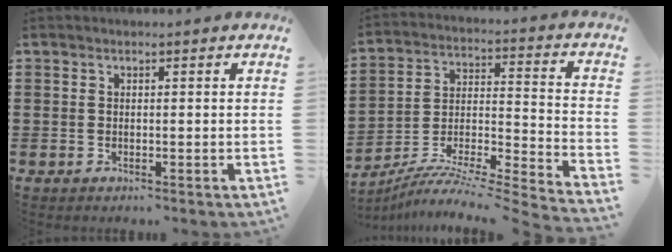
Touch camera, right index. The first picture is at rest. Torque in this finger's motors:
{"motor_torque": [0.93, 1.21, -0.29, -0.03]}